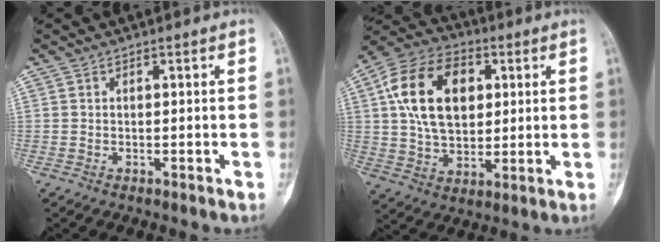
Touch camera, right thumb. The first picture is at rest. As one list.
[{"total": 17.5, "force": [4.1, 11.5, 12.6], "torque": [-0.200, 0.004, 0.068]}]